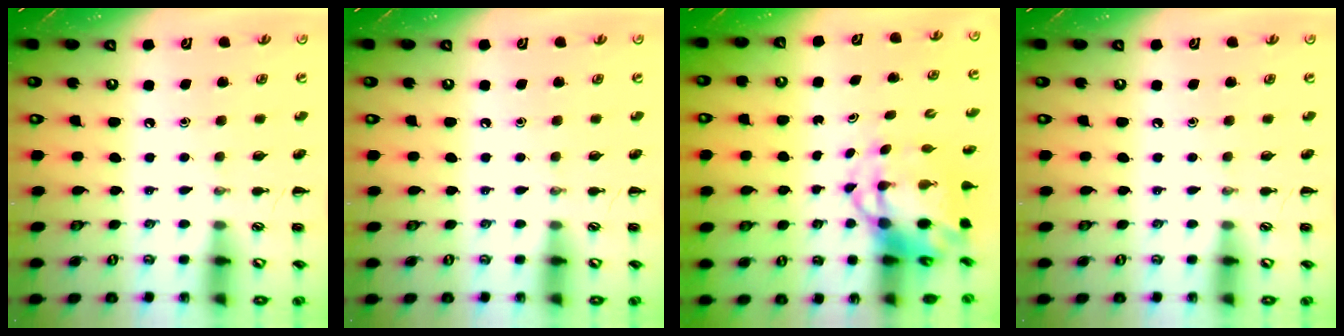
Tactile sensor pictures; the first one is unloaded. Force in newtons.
{"total": 0.0}
{"total": 6.6, "press": 6.4, "slide": 1.6}
{"total": 0.0}